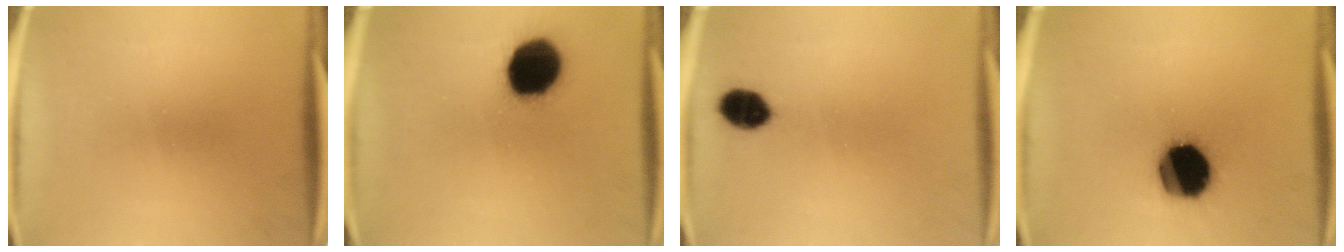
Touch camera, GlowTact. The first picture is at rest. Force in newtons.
{"total": 17.2}
{"total": 6.3}
{"total": 18.9}